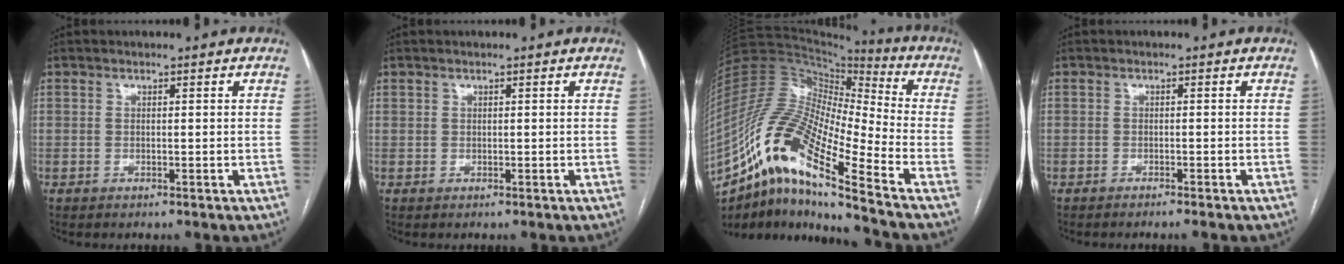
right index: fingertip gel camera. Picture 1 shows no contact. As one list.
[{"total": 0.0}, {"total": 20.4, "force": [-12.9, 2.5, 15.6], "torque": [-0.325, -0.004, -0.238]}, {"total": 3.1, "force": [-2.8, 0.2, 1.4], "torque": [-0.017, -0.003, -0.032]}]